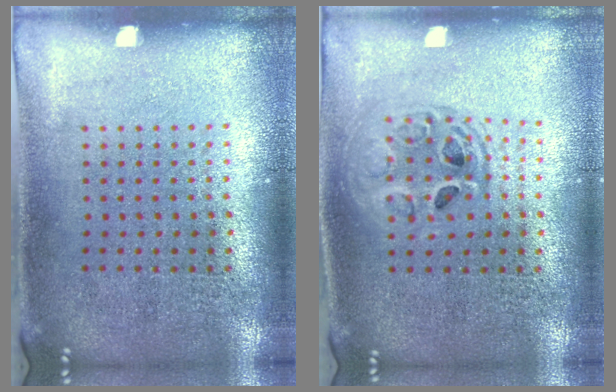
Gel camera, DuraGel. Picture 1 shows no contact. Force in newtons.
{"total": 1.5, "press": 1.3, "slide": 0.7}